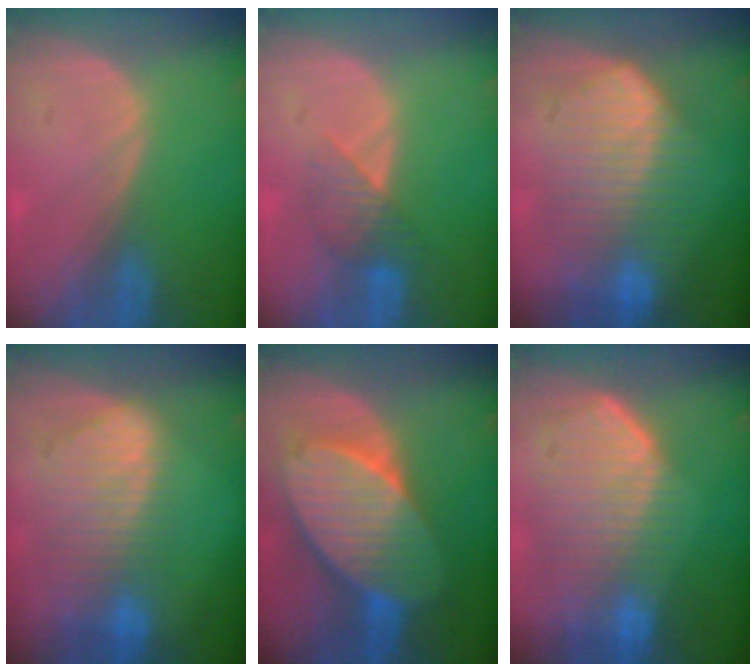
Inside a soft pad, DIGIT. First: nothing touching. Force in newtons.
{"total": 3.9, "press": 3.8, "slide": 1.1}
{"total": 10.2, "press": 10.2, "slide": 0.5}
{"total": 9.2, "press": 8.1, "slide": 4.4}
{"total": 10.9, "press": 10.9, "slide": 0.5}
{"total": 10.8, "press": 9.4, "slide": 5.3}